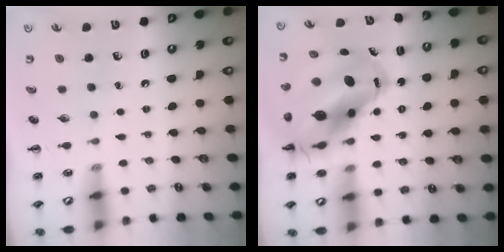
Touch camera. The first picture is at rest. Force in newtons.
{"total": 16.1, "press": 15.4, "slide": 4.6}